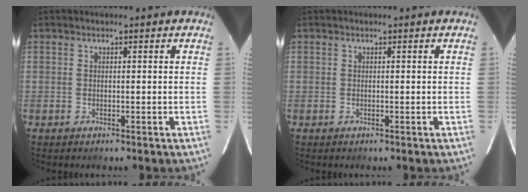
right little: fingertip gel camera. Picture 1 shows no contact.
{"total": 0.0}